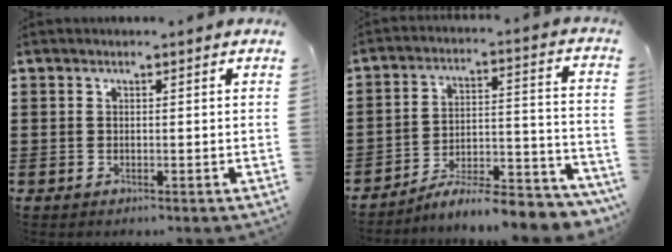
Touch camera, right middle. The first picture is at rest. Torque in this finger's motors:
{"motor_torque": [1.59, -0.55, 0.38, 0.12]}